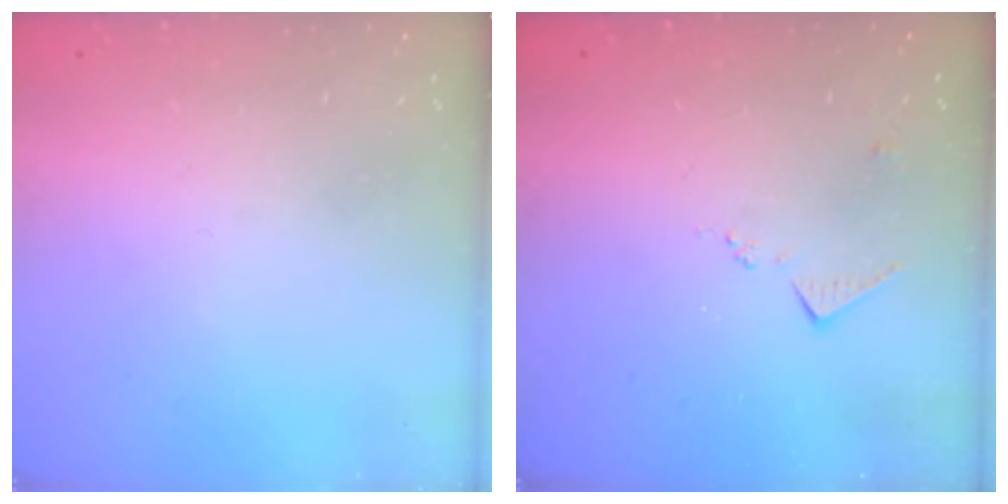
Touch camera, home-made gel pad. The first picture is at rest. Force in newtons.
{"total": 5.1, "press": 5.0, "slide": 0.6}